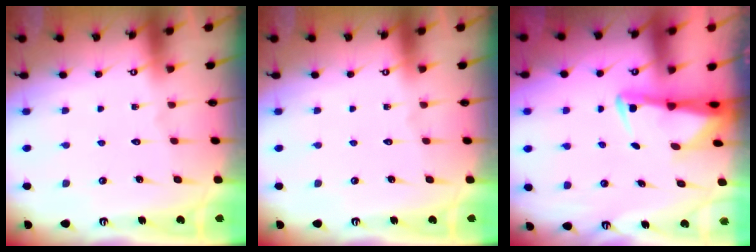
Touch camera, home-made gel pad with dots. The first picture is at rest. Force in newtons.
{"total": 0.0}
{"total": 3.3, "press": 3.2, "slide": 0.7}